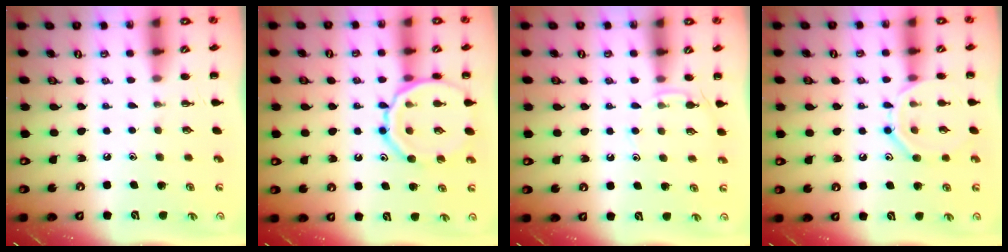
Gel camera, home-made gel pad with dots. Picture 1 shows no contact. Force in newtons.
{"total": 15.3, "press": 15.2, "slide": 2.1}
{"total": 5.4, "press": 5.2, "slide": 1.4}
{"total": 10.4, "press": 10.4, "slide": 0.6}